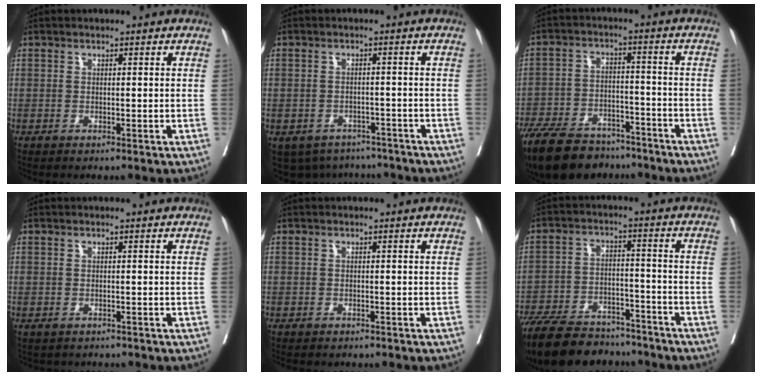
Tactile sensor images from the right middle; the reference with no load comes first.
{"total": 8.0, "force": [-6.7, 4.3, 0.9], "torque": [-0.008, 0.010, -0.084]}
{"total": 16.1, "force": [-13.0, 6.9, 6.4], "torque": [-0.130, -0.002, -0.204]}
{"total": 2.8, "force": [-2.5, 1.2, 0.5], "torque": [-0.007, -0.002, -0.033]}
{"total": 4.1, "force": [-3.7, 1.2, 1.4], "torque": [-0.017, -0.003, -0.045]}
{"total": 18.5, "force": [-15.8, 6.4, 7.0], "torque": [-0.153, -0.006, -0.245]}